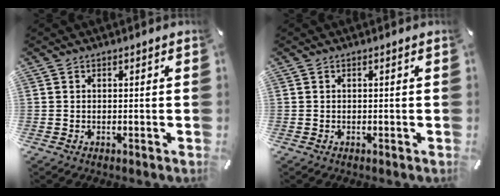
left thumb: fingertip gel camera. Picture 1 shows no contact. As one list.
[{"total": 0.0}]